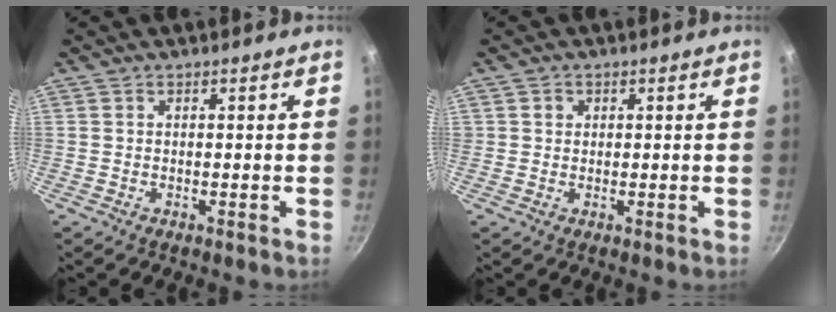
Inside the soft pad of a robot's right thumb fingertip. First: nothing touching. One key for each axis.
{"total": 1.5, "fx": 0.4, "fy": 1.4, "fz": 0.3, "tx": 0.002, "ty": 0.001, "tz": 0.003}